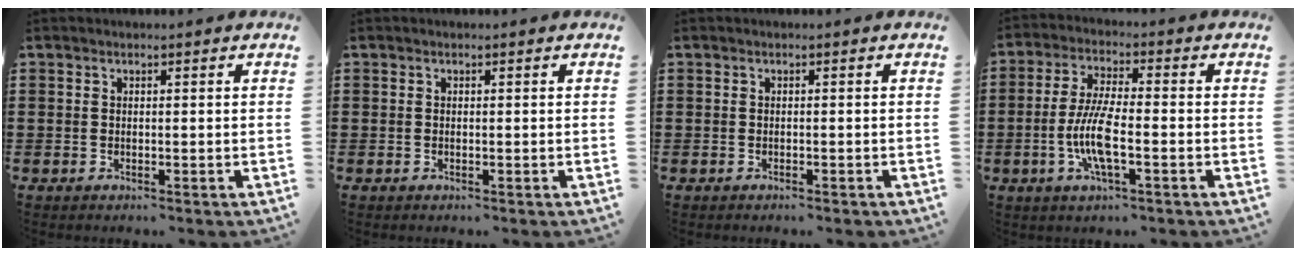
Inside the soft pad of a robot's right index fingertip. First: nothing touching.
{"total": 0.0}
{"total": 0.0}
{"total": 8.0, "force": [-2.2, 2.1, 7.4], "torque": [-0.165, -0.012, -0.048]}